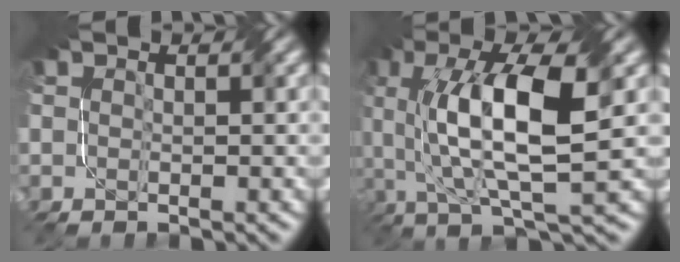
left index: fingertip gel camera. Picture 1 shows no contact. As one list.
[{"total": 11.0, "force": [1.1, 3.5, 10.4], "torque": [-0.180, 0.009, 0.025]}]